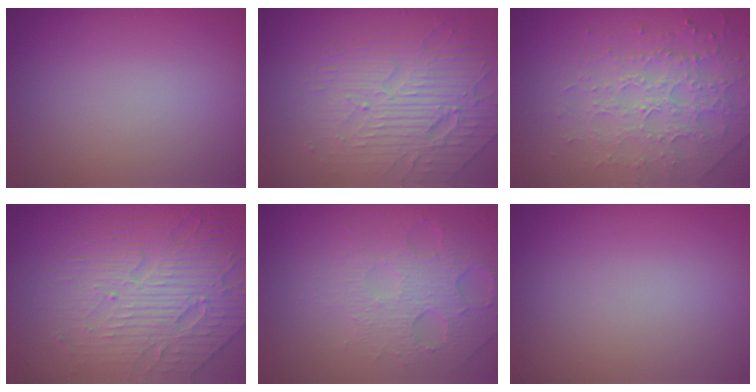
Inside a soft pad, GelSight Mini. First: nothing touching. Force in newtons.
{"total": 5.6, "press": 4.4, "slide": 3.4}
{"total": 3.7, "press": 3.5, "slide": 1.1}
{"total": 7.2, "press": 5.2, "slide": 5.1}
{"total": 5.2, "press": 3.3, "slide": 3.9}
{"total": 0.0}